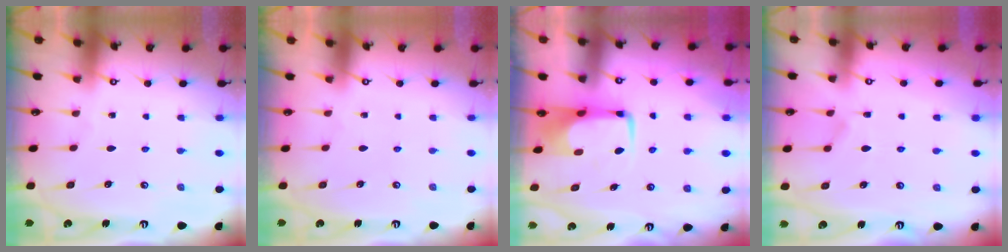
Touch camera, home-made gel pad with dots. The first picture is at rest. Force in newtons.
{"total": 1.5, "press": 1.4, "slide": 0.6}
{"total": 0.6, "press": 0.4, "slide": 0.4}
{"total": 2.2, "press": 1.9, "slide": 1.1}